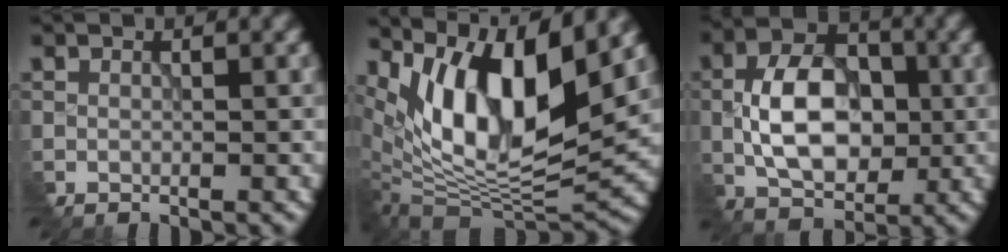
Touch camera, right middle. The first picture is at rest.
{"total": 12.3, "force": [5.3, 4.4, 10.2], "torque": [-0.176, 0.000, 0.098]}
{"total": 7.8, "force": [-1.0, 4.8, 6.0], "torque": [-0.114, 0.005, -0.023]}